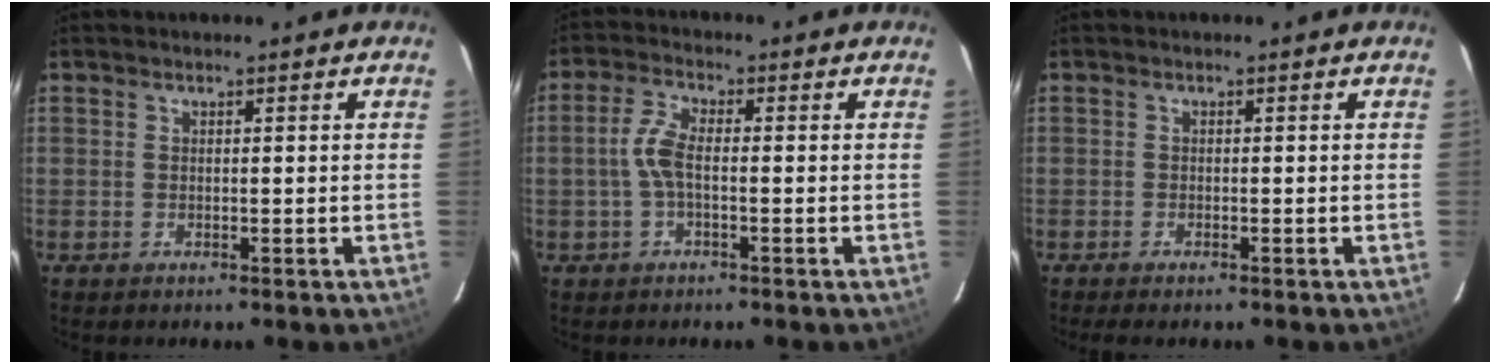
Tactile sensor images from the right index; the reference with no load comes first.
{"total": 4.6, "force": [-0.8, 1.6, 4.3], "torque": [-0.095, 0.010, -0.016]}
{"total": 2.1, "force": [-1.8, 0.4, 1.0], "torque": [-0.026, -0.009, -0.032]}